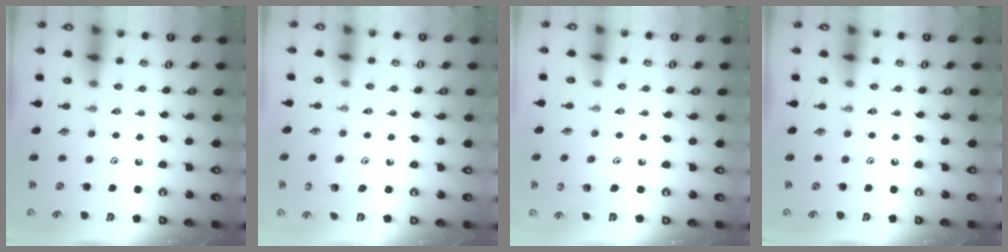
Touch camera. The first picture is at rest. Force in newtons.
{"total": 3.5, "press": 3.5, "slide": 0.3}
{"total": 4.8, "press": 4.6, "slide": 1.3}
{"total": 0.0}